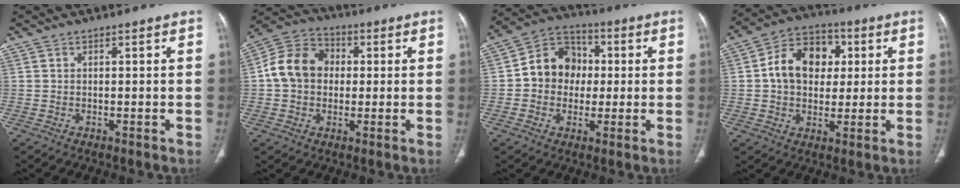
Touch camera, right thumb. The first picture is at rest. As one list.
[{"total": 11.4, "force": [0.6, 9.3, 6.5], "torque": [-0.104, 0.029, 0.001]}, {"total": 11.2, "force": [0.3, 9.6, 5.7], "torque": [-0.056, 0.026, -0.007]}, {"total": 12.9, "force": [1.9, 9.8, 8.2], "torque": [-0.101, 0.013, 0.025]}]